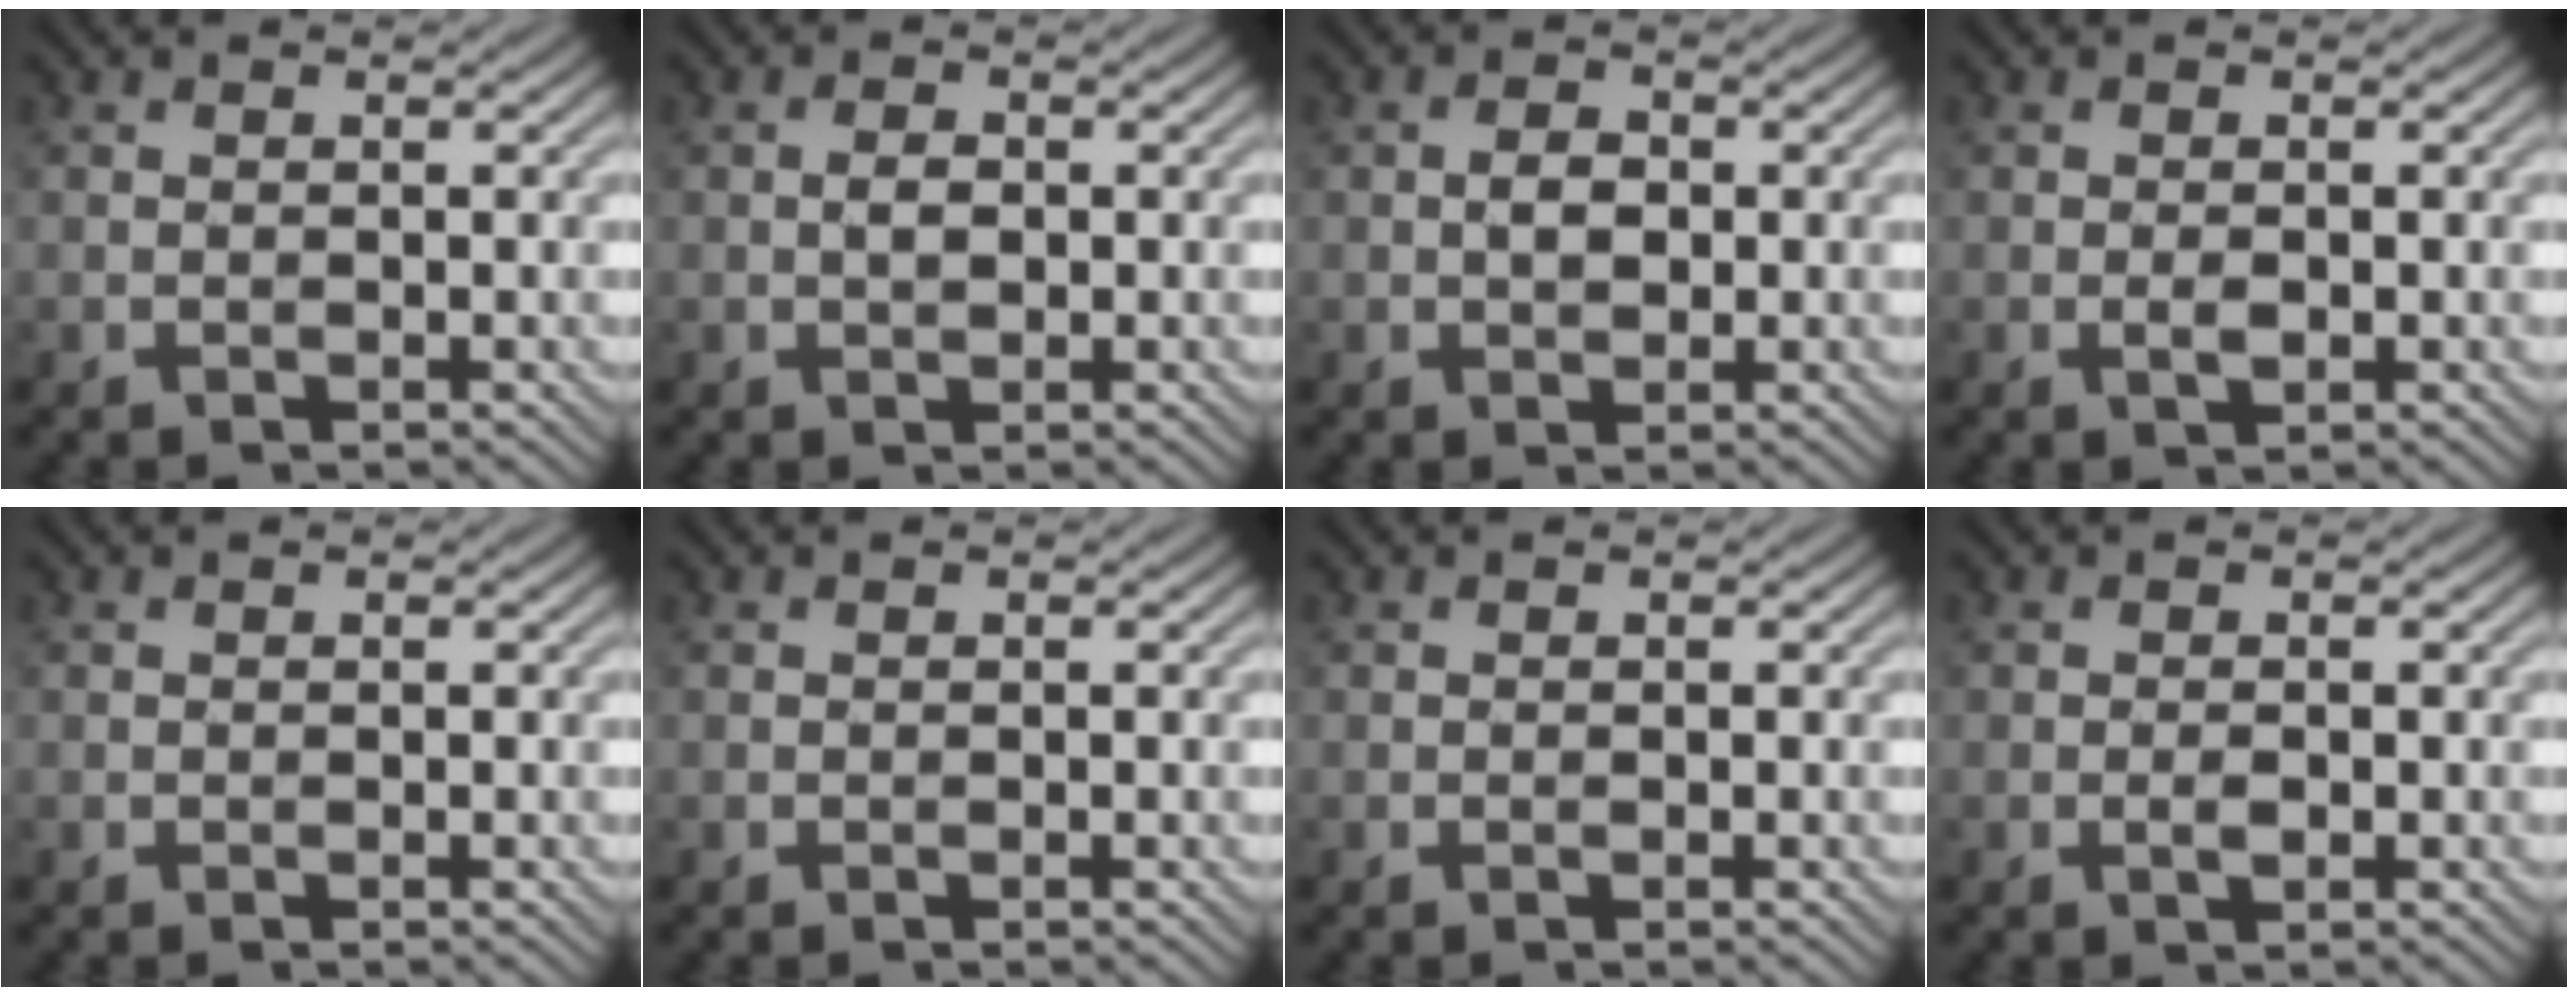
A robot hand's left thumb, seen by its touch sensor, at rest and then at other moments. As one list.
[{"total": 1.8, "force": [-0.1, 1.1, 1.5], "torque": [-0.029, 0.002, -0.002]}, {"total": 2.5, "force": [-0.1, 1.7, 1.8], "torque": [-0.036, 0.001, -0.003]}, {"total": 1.3, "force": [-0.4, 0.5, 1.1], "torque": [-0.022, 0.001, -0.007]}, {"total": 0.0}, {"total": 0.0}, {"total": 0.0}, {"total": 1.2, "force": [-0.4, 0.5, 1.0], "torque": [-0.020, 0.001, -0.007]}]